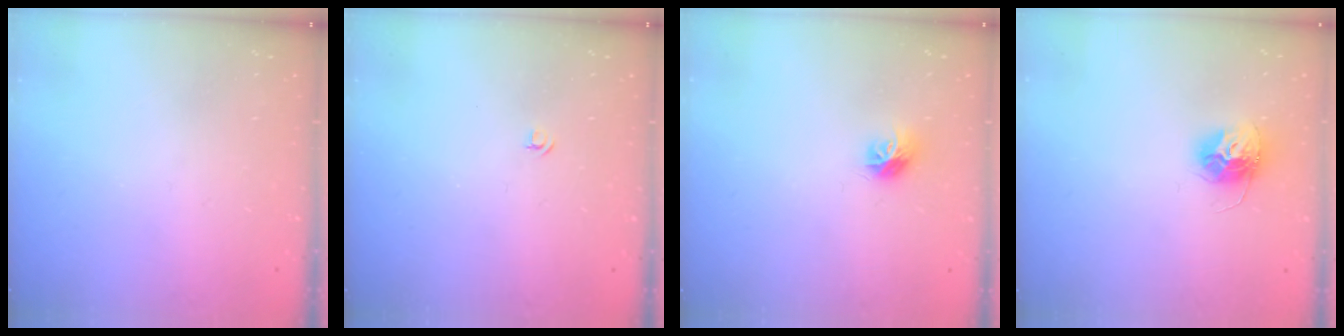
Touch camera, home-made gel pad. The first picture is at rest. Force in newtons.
{"total": 3.2, "press": 3.2, "slide": 0.4}
{"total": 7.7, "press": 7.7, "slide": 0.2}
{"total": 12.4, "press": 12.4, "slide": 1.0}